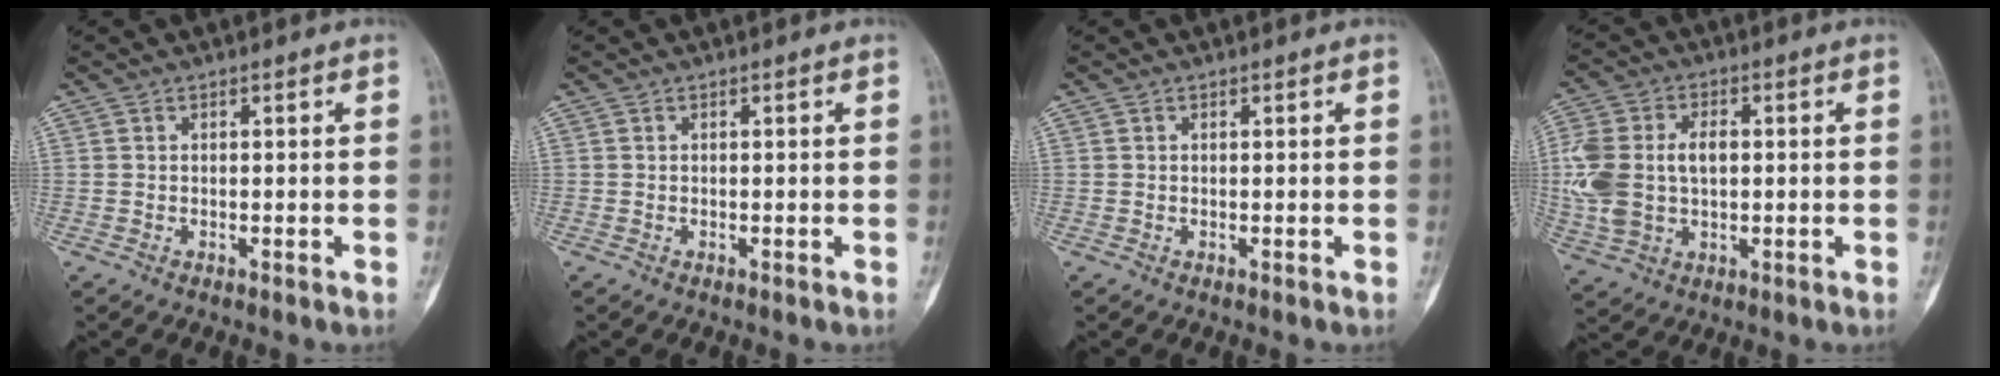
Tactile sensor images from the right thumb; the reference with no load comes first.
{"total": 0.0}
{"total": 0.0}
{"total": 13.9, "force": [0.7, 9.2, 10.4], "torque": [-0.234, 0.015, 0.020]}